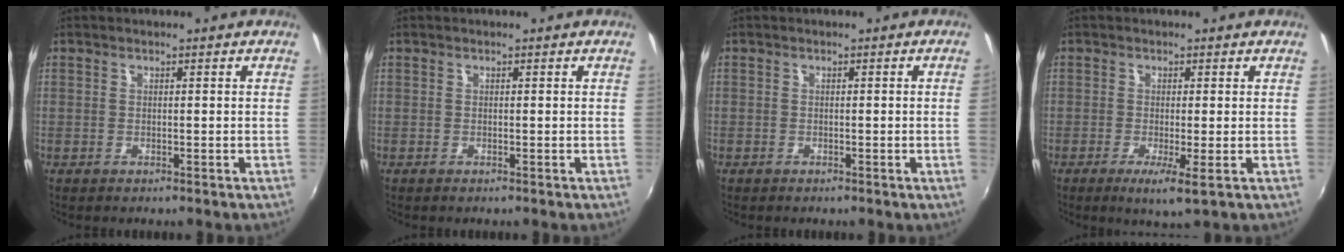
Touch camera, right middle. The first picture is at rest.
{"total": 0.0}
{"total": 0.8, "force": [-0.1, -0.5, 0.6], "torque": [-0.005, -0.004, -0.004]}
{"total": 3.7, "force": [-1.4, -0.1, 3.5], "torque": [-0.072, -0.013, -0.024]}